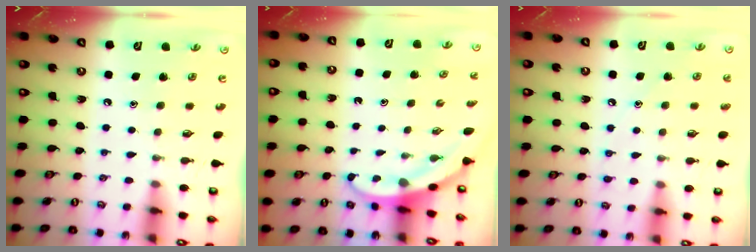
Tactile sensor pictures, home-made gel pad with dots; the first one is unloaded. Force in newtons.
{"total": 3.3, "press": 3.3, "slide": 0.2}
{"total": 4.9, "press": 4.9, "slide": 0.5}